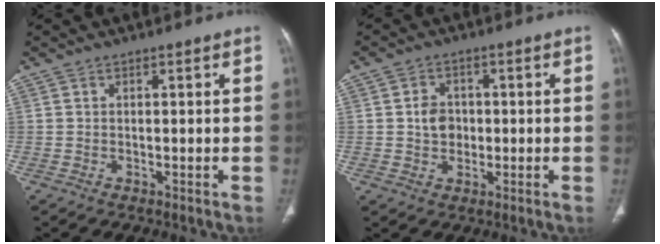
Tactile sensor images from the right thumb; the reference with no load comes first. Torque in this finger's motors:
{"motor_torque": [-0.51, 0.39, 0.47, 0.25, 0.01]}